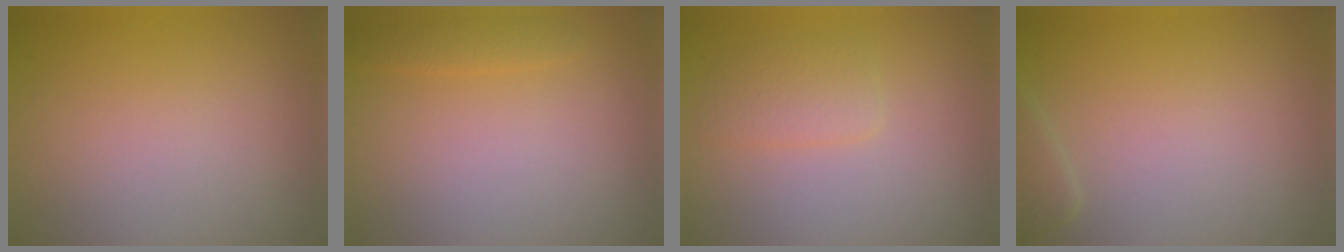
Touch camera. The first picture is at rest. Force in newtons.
{"total": 1.2, "press": 1.2, "slide": 0.1}
{"total": 1.9, "press": 1.9, "slide": 0.1}
{"total": 1.2, "press": 1.2, "slide": 0.1}